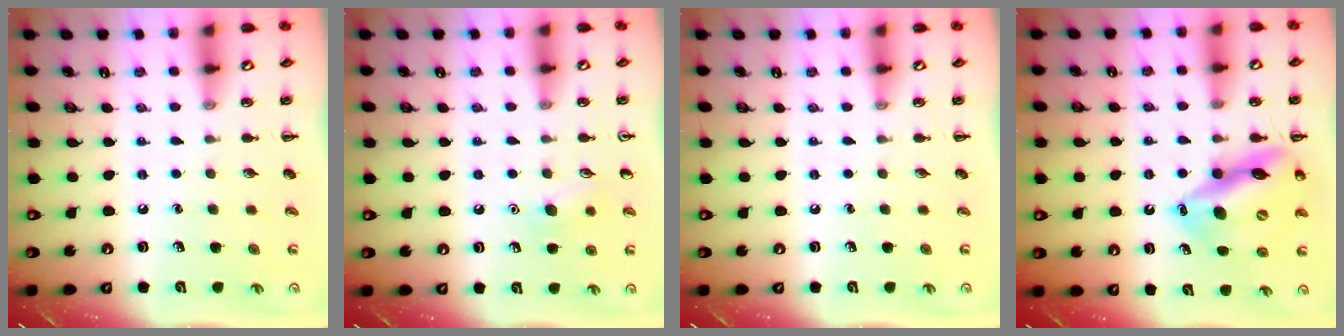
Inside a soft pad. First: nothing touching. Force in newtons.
{"total": 7.2, "press": 6.9, "slide": 2.0}
{"total": 0.0}
{"total": 16.9, "press": 16.5, "slide": 3.6}